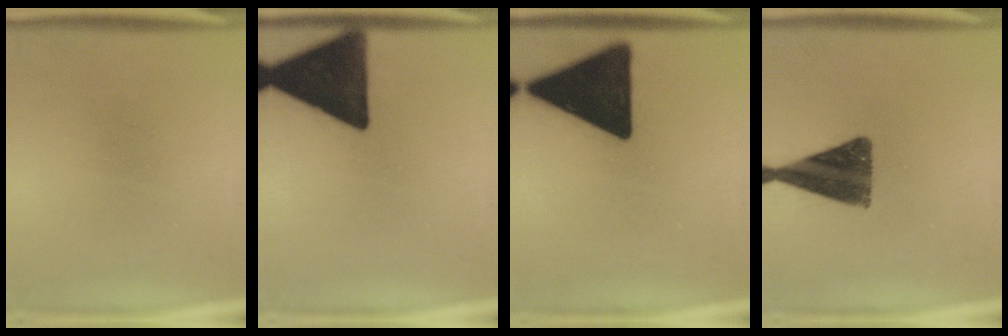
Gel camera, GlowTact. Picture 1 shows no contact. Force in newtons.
{"total": 17.8}
{"total": 19.6}
{"total": 12.2}